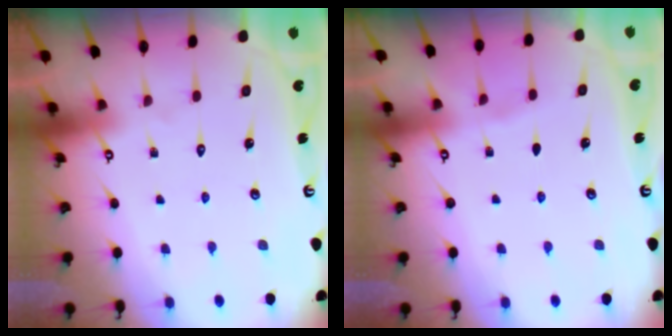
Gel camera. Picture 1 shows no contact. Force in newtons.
{"total": 2.1, "press": 2.1, "slide": 0.3}